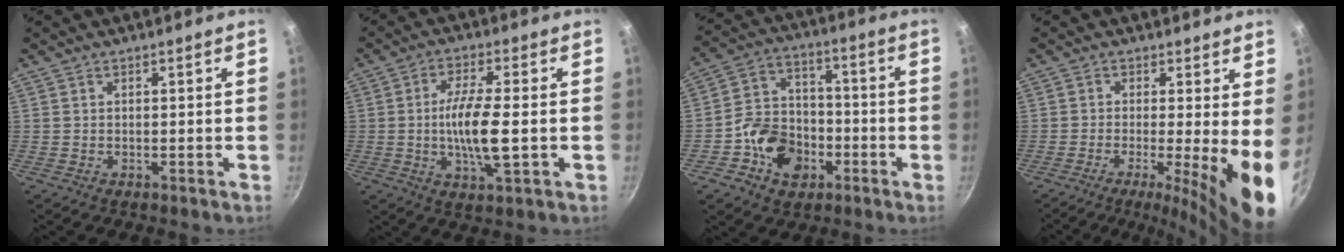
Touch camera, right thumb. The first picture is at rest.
{"total": 10.2, "force": [-1.0, 2.5, 9.8], "torque": [-0.189, 0.004, -0.022]}
{"total": 12.8, "force": [-4.8, 9.9, 6.6], "torque": [-0.089, 0.041, -0.092]}
{"total": 10.7, "force": [-1.7, 1.6, 10.5], "torque": [-0.143, -0.014, -0.026]}